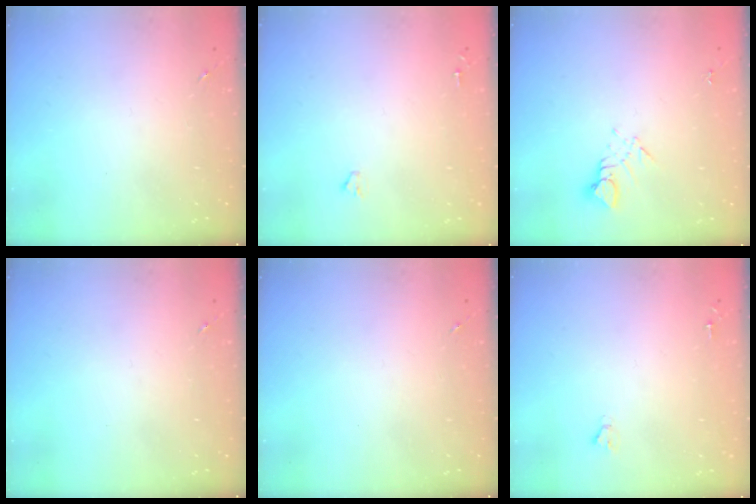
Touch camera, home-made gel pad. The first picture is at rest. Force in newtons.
{"total": 0.9, "press": 0.9, "slide": 0.1}
{"total": 3.7, "press": 3.7, "slide": 0.3}
{"total": 0.0}
{"total": 0.0}
{"total": 1.6, "press": 1.6, "slide": 0.2}